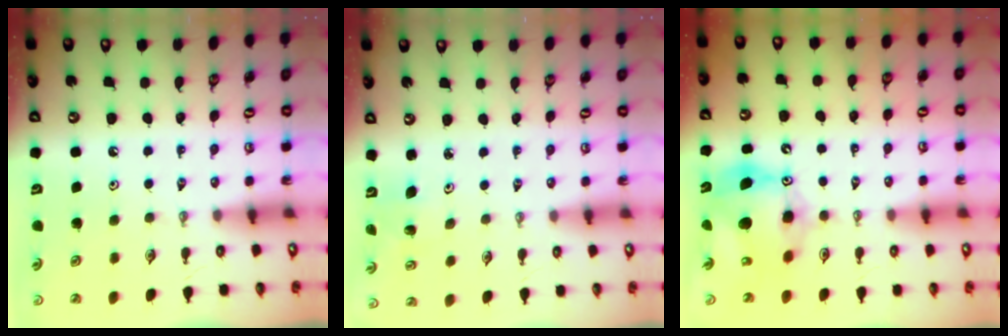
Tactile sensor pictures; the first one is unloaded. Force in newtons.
{"total": 2.0, "press": 2.0, "slide": 0.1}
{"total": 13.5, "press": 13.4, "slide": 1.3}